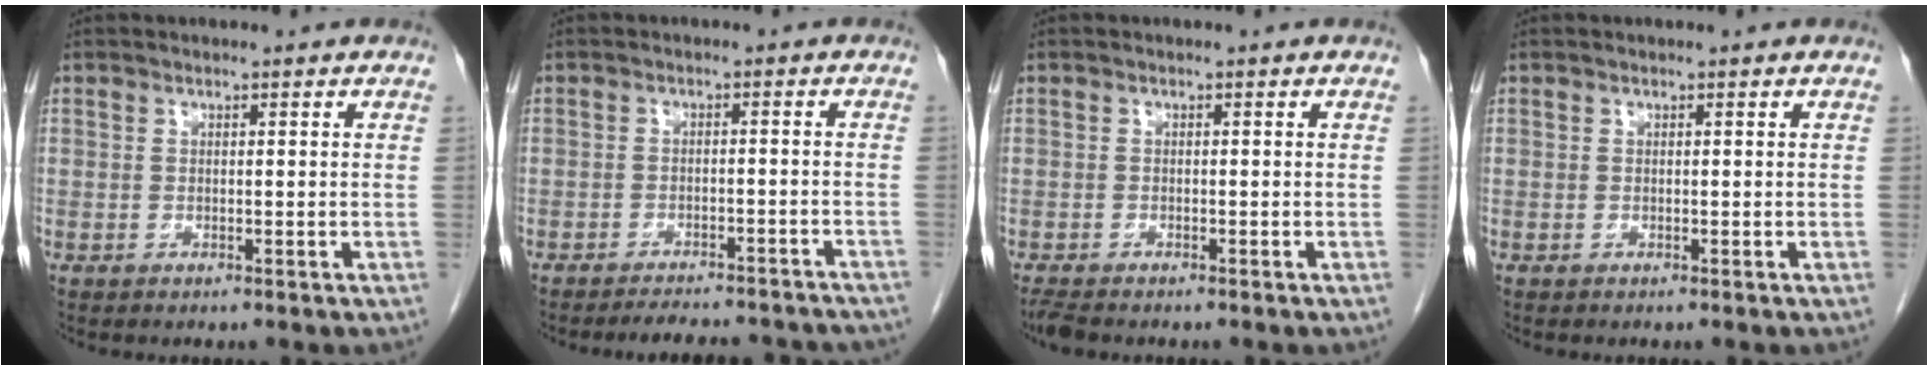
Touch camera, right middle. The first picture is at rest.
{"total": 12.6, "force": [-11.7, 2.6, 3.9], "torque": [-0.051, 0.004, -0.134]}
{"total": 2.3, "force": [-2.0, 0.5, 1.1], "torque": [-0.025, -0.008, -0.033]}
{"total": 0.0}